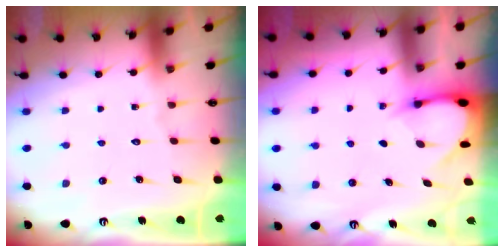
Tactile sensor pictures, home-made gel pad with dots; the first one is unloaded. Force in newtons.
{"total": 3.6, "press": 3.6, "slide": 0.3}